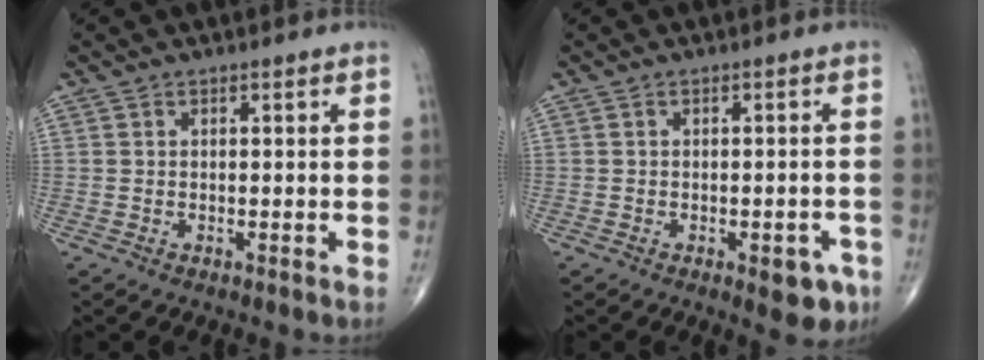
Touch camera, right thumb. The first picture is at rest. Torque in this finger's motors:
{"motor_torque": [0.81, 0.64, 0.39, -0.57, 0.18]}